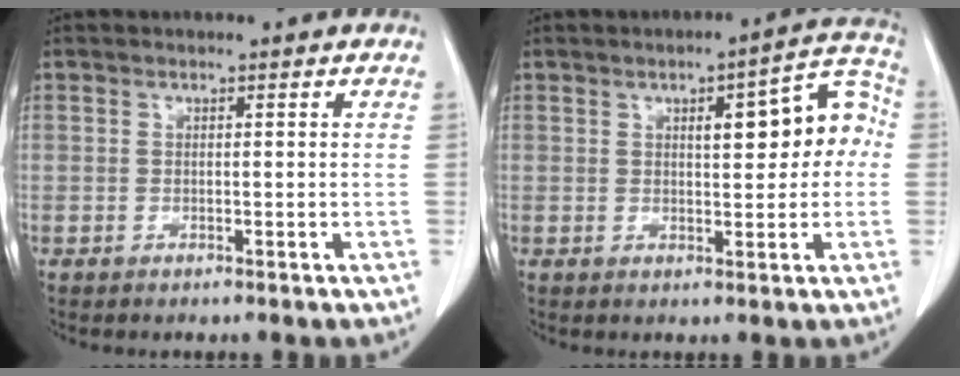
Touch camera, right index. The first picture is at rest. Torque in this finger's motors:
{"motor_torque": [0.28, 0.13, 0.25, 0.05]}